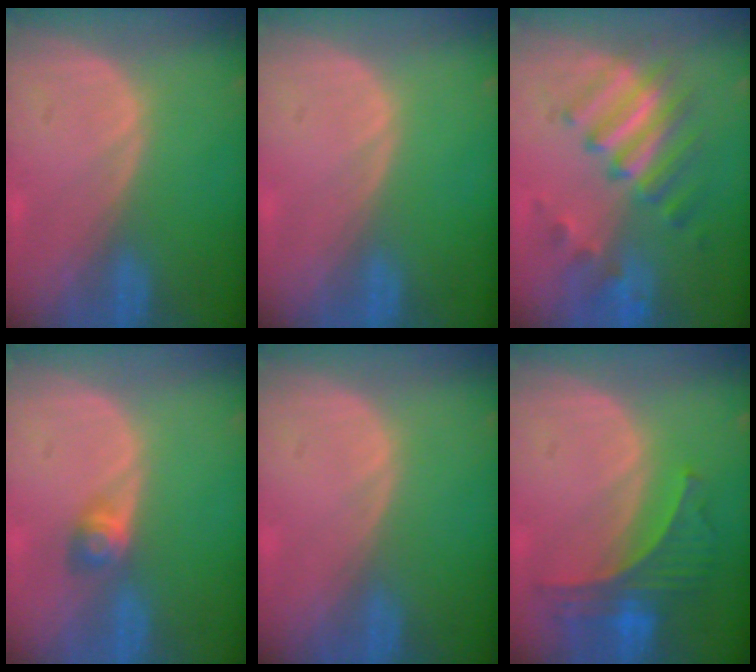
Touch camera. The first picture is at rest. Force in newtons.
{"total": 0.0}
{"total": 7.9, "press": 7.8, "slide": 1.0}
{"total": 2.8, "press": 2.6, "slide": 1.2}
{"total": 0.0}
{"total": 6.9, "press": 6.3, "slide": 2.9}